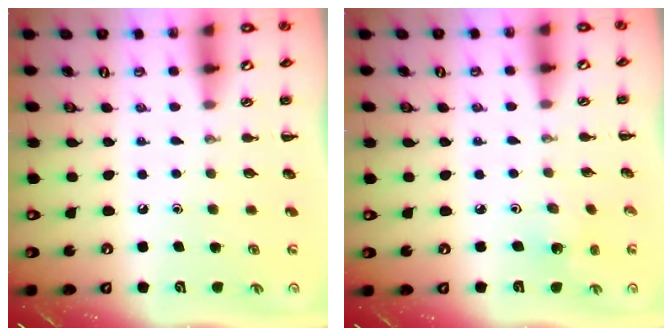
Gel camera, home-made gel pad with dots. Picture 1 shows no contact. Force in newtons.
{"total": 1.4, "press": 1.2, "slide": 0.6}